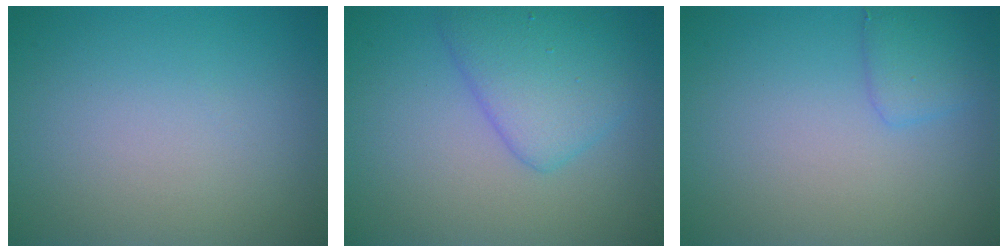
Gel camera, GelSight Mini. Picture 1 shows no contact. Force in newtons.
{"total": 3.1, "press": 3.1, "slide": 0.1}
{"total": 1.7, "press": 1.7, "slide": 0.1}